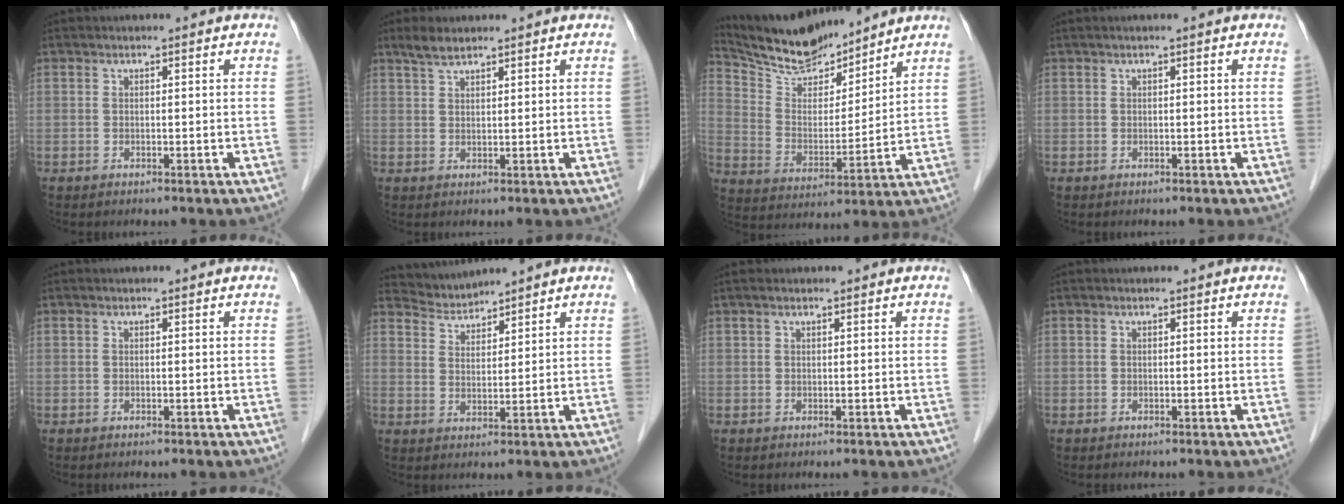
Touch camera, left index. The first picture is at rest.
{"total": 2.6, "force": [2.2, 0.6, 1.2], "torque": [-0.029, 0.010, 0.043]}
{"total": 12.6, "force": [11.9, 2.0, 3.8], "torque": [-0.077, 0.006, 0.224]}
{"total": 0.0}
{"total": 0.0}
{"total": 3.7, "force": [3.6, 0.0, -0.8], "torque": [0.011, 0.008, 0.075]}
{"total": 1.0, "force": [0.8, 0.2, 0.6], "torque": [-0.015, 0.017, 0.015]}
{"total": 0.0}